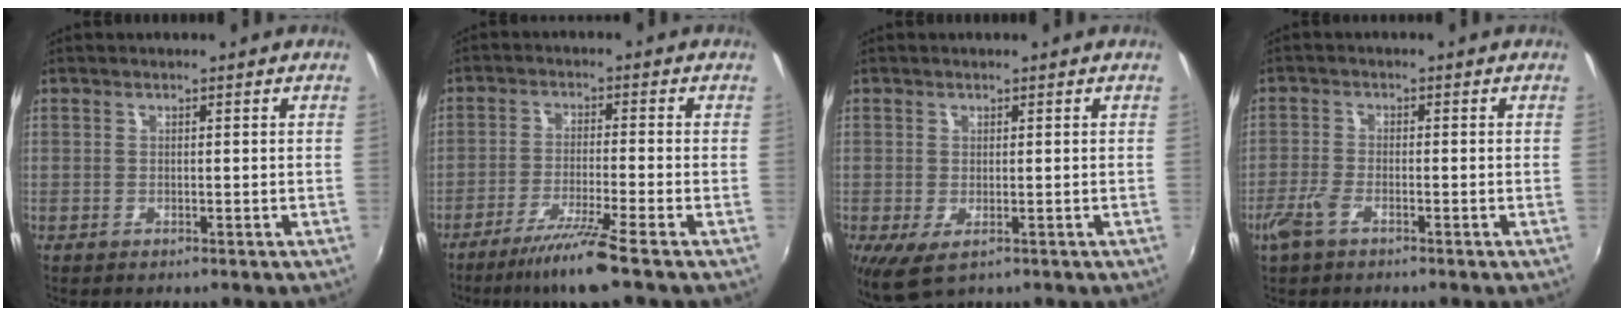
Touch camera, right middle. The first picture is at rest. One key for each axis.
{"total": 8.0, "fx": -5.9, "fy": -1.0, "fz": 5.3, "tx": -0.120, "ty": -0.013, "tz": -0.107}
{"total": 3.0, "fx": -0.8, "fy": 1.1, "fz": 2.6, "tx": -0.045, "ty": -0.013, "tz": -0.008}
{"total": 4.4, "fx": -2.7, "fy": 1.7, "fz": 3.0, "tx": -0.076, "ty": -0.007, "tz": -0.055}